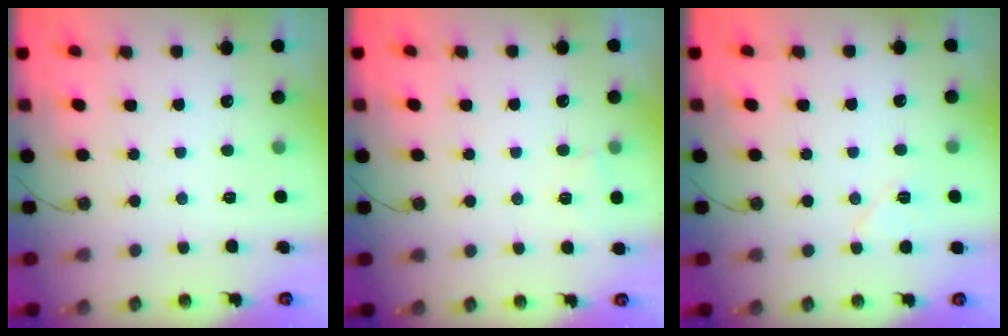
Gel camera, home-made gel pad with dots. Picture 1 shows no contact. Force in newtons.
{"total": 3.7, "press": 3.4, "slide": 1.5}
{"total": 5.9, "press": 5.8, "slide": 0.8}